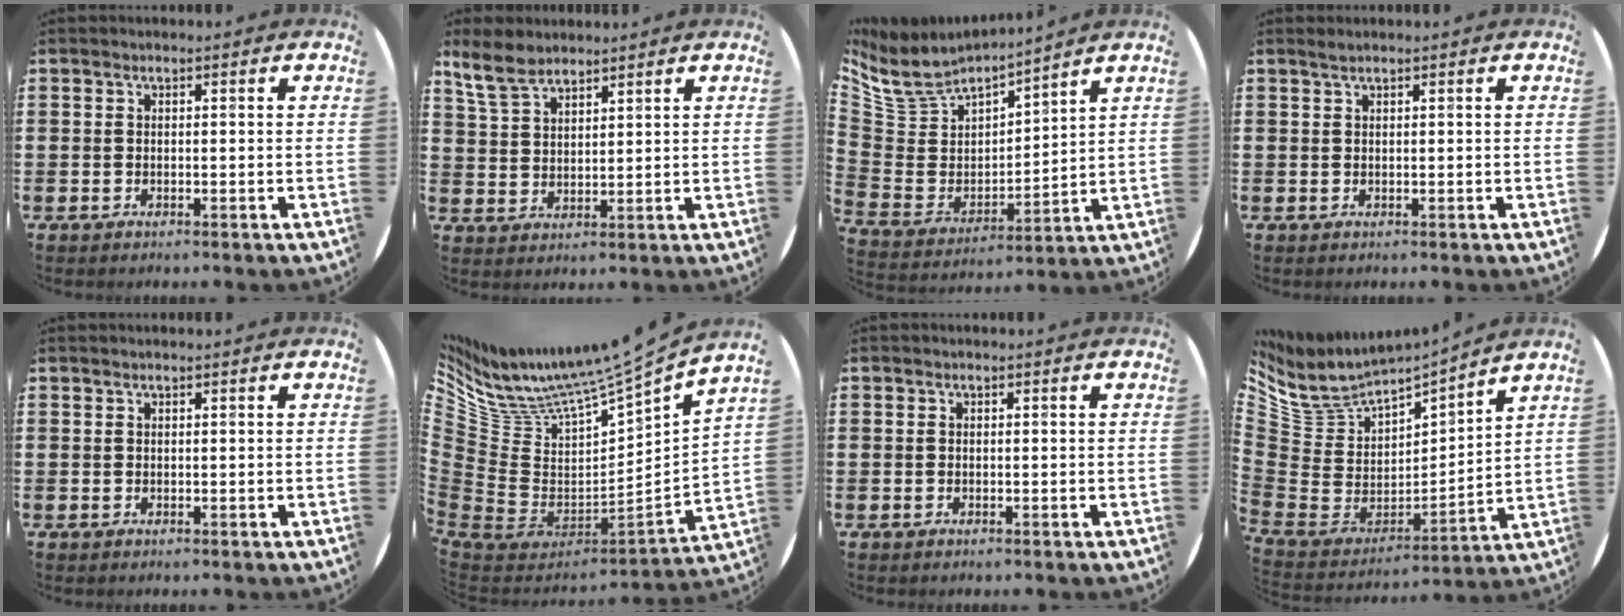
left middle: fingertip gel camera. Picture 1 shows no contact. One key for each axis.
{"total": 5.6, "fx": 4.7, "fy": 2.2, "fz": 2.1, "tx": -0.054, "ty": -0.005, "tz": 0.089}
{"total": 7.0, "fx": 6.3, "fy": 2.7, "fz": 1.4, "tx": -0.067, "ty": -0.053, "tz": 0.110}
{"total": 0.6, "fx": 0.5, "fy": -0.1, "fz": 0.2, "tx": -0.003, "ty": -0.001, "tz": 0.009}
{"total": 0.0}
{"total": 8.7, "fx": 7.7, "fy": 1.5, "fz": 3.7, "tx": -0.119, "ty": -0.081, "tz": 0.120}
{"total": 0.0}
{"total": 5.7, "fx": 5.3, "fy": 2.1, "fz": 0.6, "tx": -0.051, "ty": -0.058, "tz": 0.090}